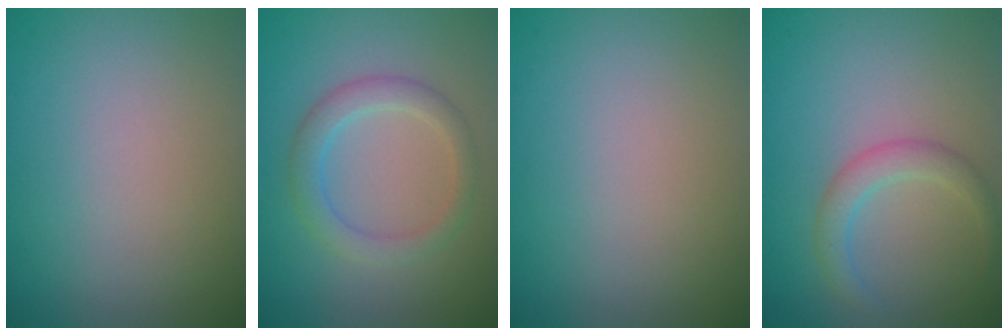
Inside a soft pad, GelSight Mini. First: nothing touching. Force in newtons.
{"total": 1.9, "press": 1.9, "slide": 0.2}
{"total": 0.0}
{"total": 2.3, "press": 2.3, "slide": 0.0}